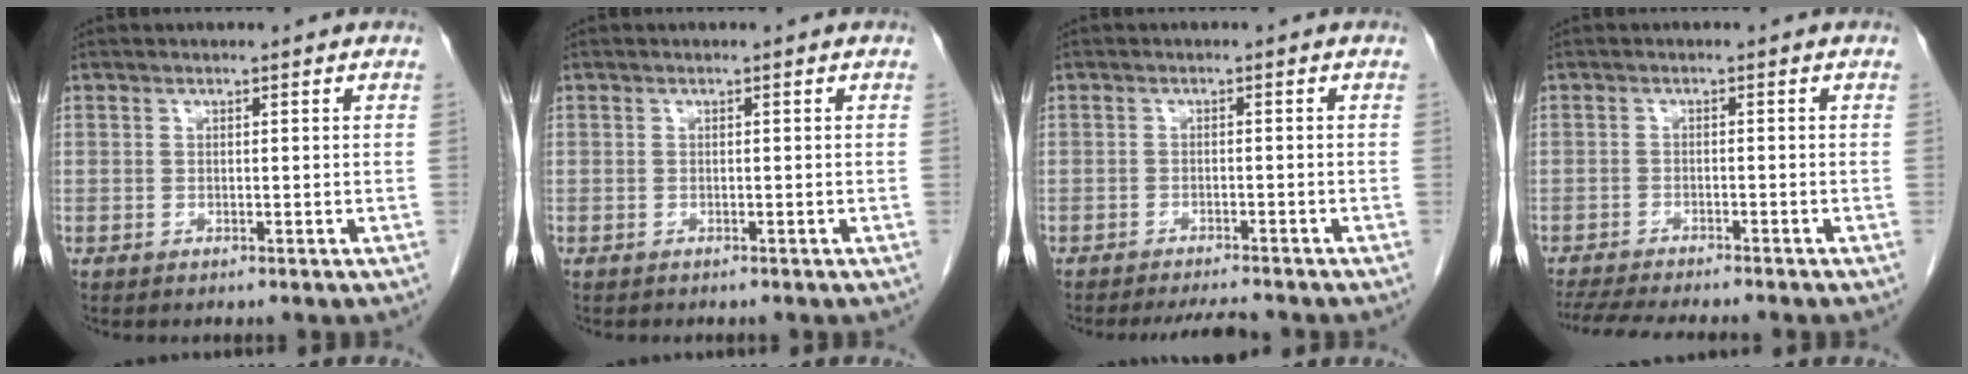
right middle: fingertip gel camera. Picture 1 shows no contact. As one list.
[{"total": 0.6, "force": [-0.5, 0.2, 0.2], "torque": [-0.010, 0.000, -0.008]}, {"total": 4.3, "force": [-4.1, 0.2, 1.3], "torque": [-0.020, -0.012, -0.062]}, {"total": 11.0, "force": [-9.8, 0.9, 5.1], "torque": [-0.070, -0.013, -0.142]}]